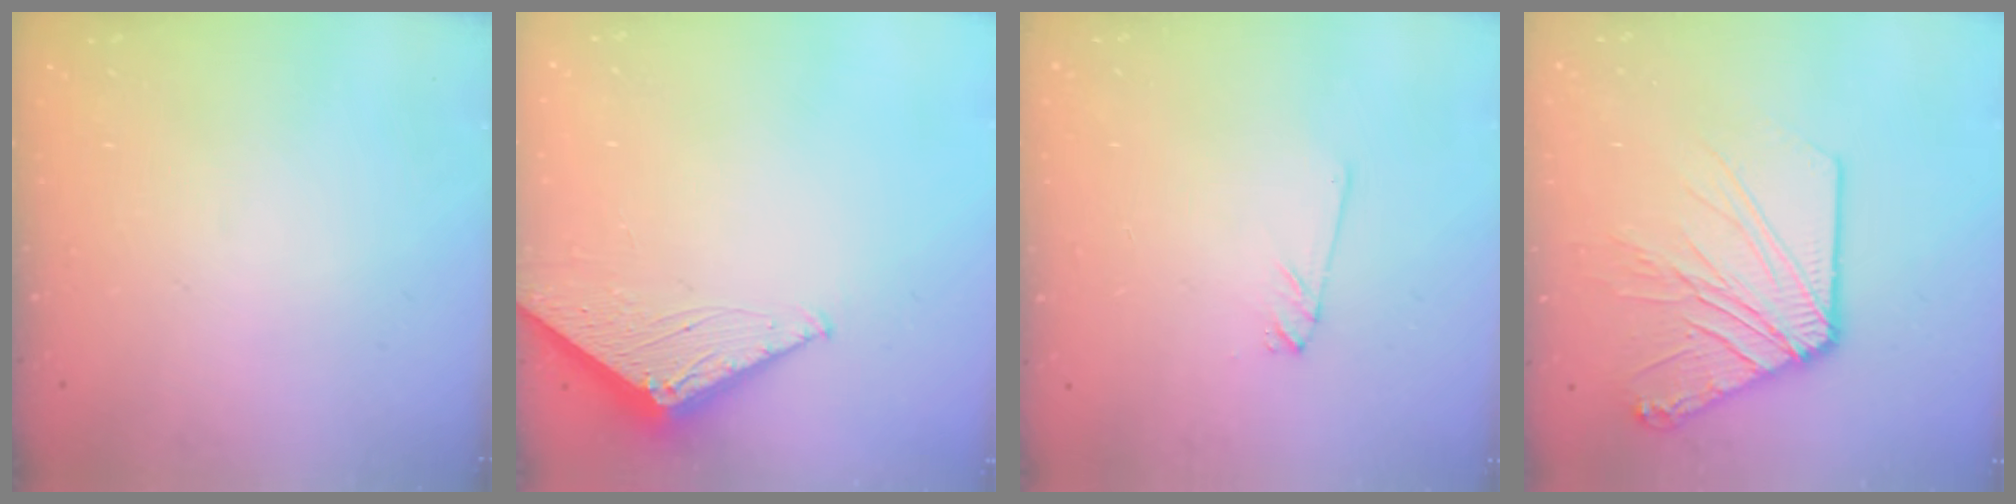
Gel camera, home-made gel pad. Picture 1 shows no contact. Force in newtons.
{"total": 3.0, "press": 2.9, "slide": 0.3}
{"total": 1.2, "press": 1.2, "slide": 0.1}
{"total": 15.5, "press": 15.4, "slide": 2.0}